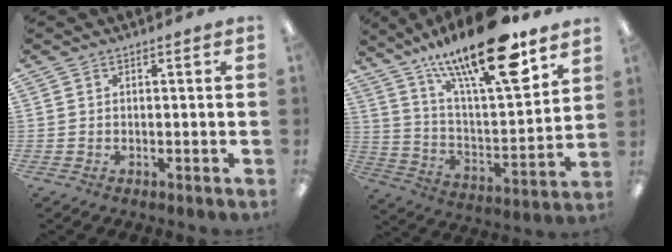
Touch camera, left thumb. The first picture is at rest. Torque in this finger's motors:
{"motor_torque": [1.79, 1.44, 1.79, -0.98, 0.36]}